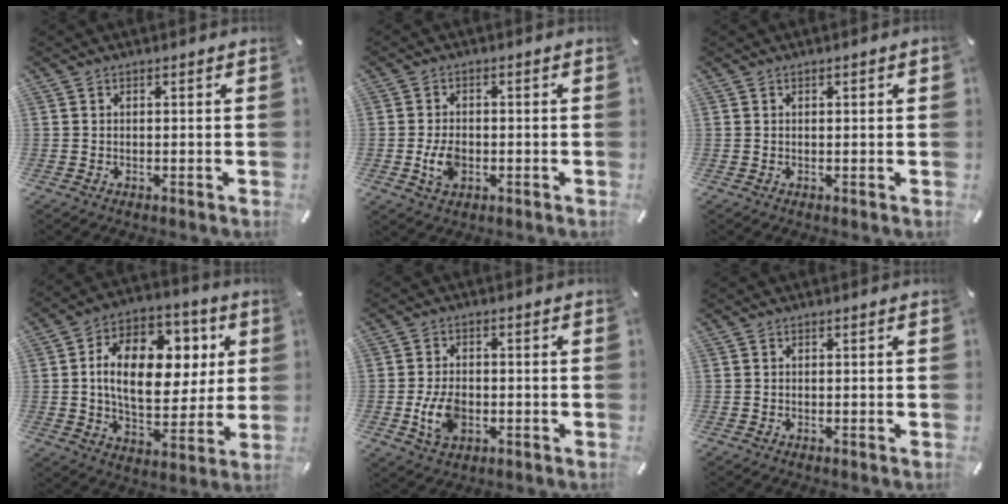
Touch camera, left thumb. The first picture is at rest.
{"total": 5.3, "force": [-1.1, 3.7, 3.7], "torque": [-0.089, -0.002, -0.024]}
{"total": 0.7, "force": [0.3, 0.2, 0.6], "torque": [-0.011, 0.002, 0.004]}
{"total": 18.7, "force": [3.4, 12.0, 14.0], "torque": [-0.233, -0.001, 0.059]}
{"total": 7.6, "force": [-1.7, 5.2, 5.2], "torque": [-0.110, 0.001, -0.032]}
{"total": 0.0}